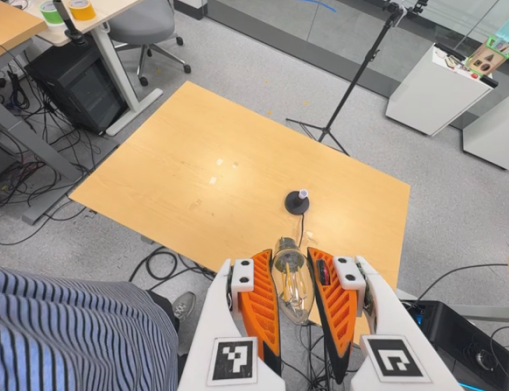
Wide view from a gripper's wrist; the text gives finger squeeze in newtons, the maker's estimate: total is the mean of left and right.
{"total": 23.1, "left": 24.5, "right": 21.7}